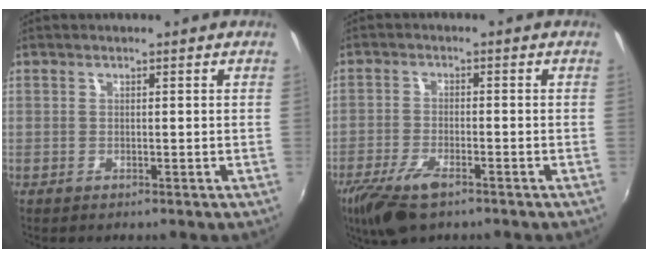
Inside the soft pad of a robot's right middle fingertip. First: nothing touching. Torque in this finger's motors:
{"motor_torque": [0.52, -0.44, 0.11, 0.10]}